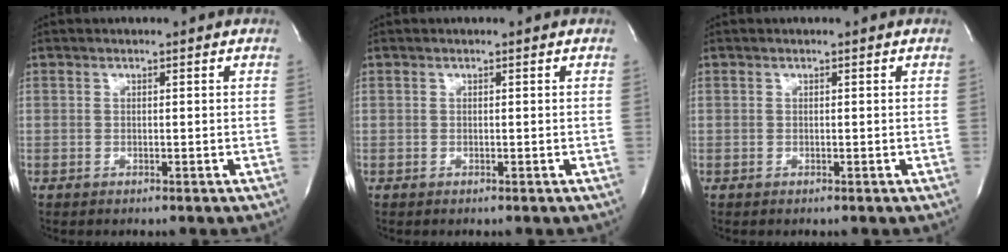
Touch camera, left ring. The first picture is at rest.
{"total": 0.0}
{"total": 0.0}